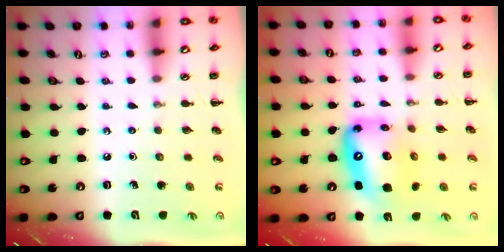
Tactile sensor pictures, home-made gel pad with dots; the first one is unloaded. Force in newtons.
{"total": 14.5, "press": 13.9, "slide": 4.0}